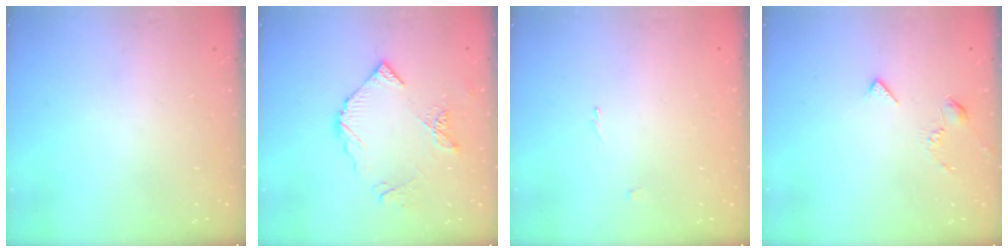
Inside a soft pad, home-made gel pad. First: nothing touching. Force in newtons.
{"total": 10.0, "press": 9.9, "slide": 0.9}
{"total": 0.8, "press": 0.8, "slide": 0.3}
{"total": 3.0, "press": 2.9, "slide": 0.7}